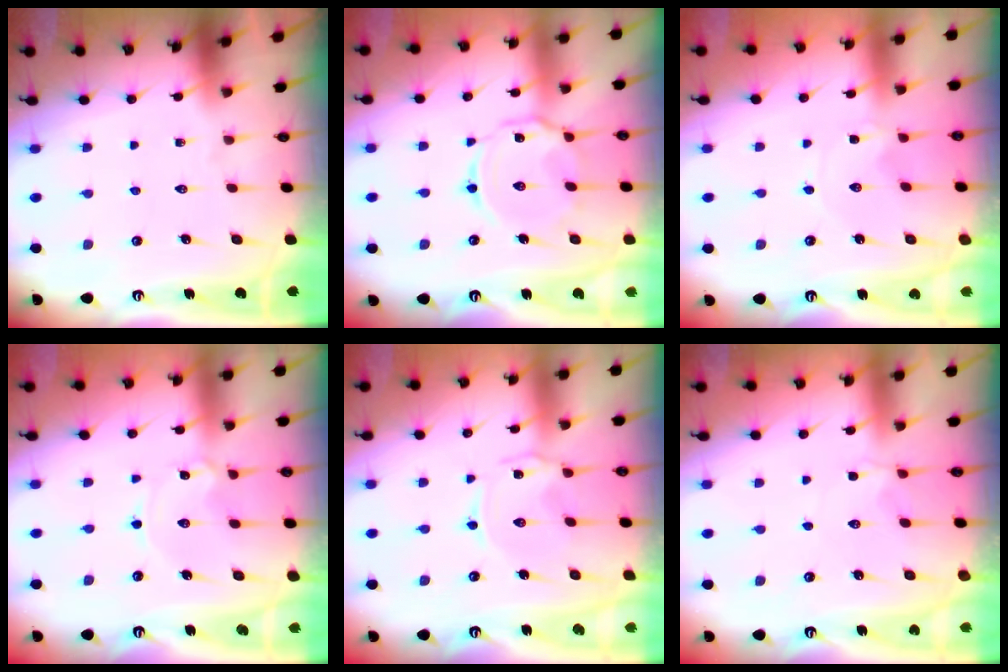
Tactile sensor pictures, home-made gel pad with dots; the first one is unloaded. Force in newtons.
{"total": 8.5, "press": 8.4, "slide": 0.7}
{"total": 0.8, "press": 0.8, "slide": 0.1}
{"total": 1.2, "press": 1.1, "slide": 0.1}
{"total": 1.0, "press": 0.9, "slide": 0.4}
{"total": 1.9, "press": 1.9, "slide": 0.5}